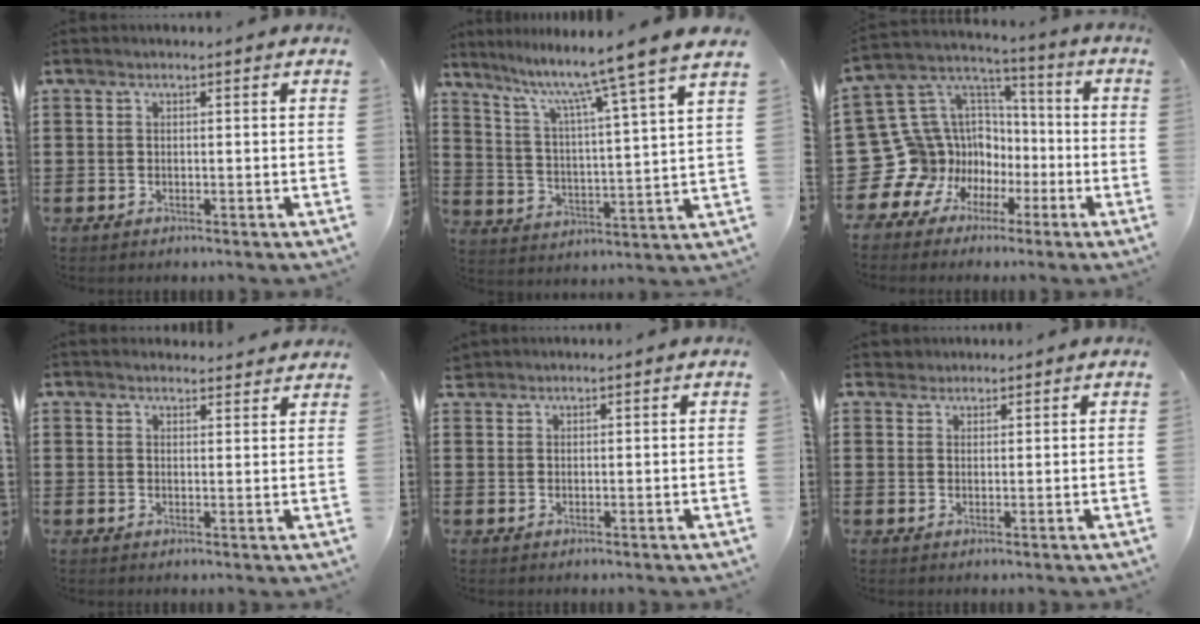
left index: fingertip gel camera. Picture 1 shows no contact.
{"total": 9.3, "force": [7.8, -1.7, 4.7], "torque": [-0.114, -0.064, 0.120]}
{"total": 14.1, "force": [-4.6, 13.2, 2.2], "torque": [-0.114, -0.014, -0.041]}
{"total": 2.1, "force": [2.1, 0.2, 0.0], "torque": [-0.005, -0.004, 0.040]}
{"total": 1.2, "force": [1.1, 0.4, 0.1], "torque": [-0.006, 0.002, 0.022]}
{"total": 1.8, "force": [1.6, 0.9, -0.2], "torque": [-0.001, 0.005, 0.032]}